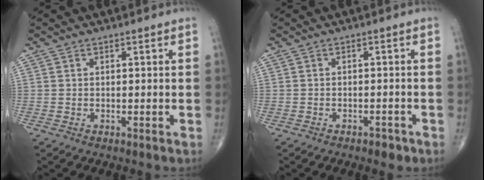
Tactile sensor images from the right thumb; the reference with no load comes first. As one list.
[{"total": 1.9, "force": [-1.4, 1.0, 0.9], "torque": [-0.009, 0.007, -0.017]}]